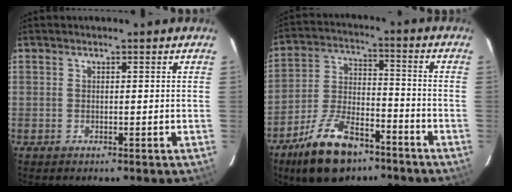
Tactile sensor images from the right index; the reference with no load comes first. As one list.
[{"total": 15.4, "force": [-10.4, 7.0, 8.9], "torque": [-0.184, 0.001, -0.180]}]